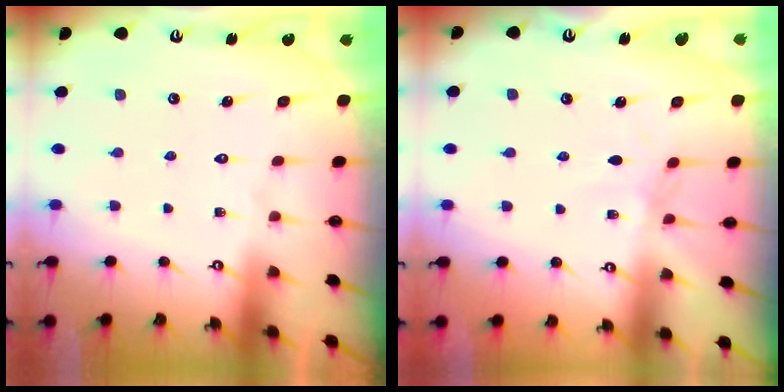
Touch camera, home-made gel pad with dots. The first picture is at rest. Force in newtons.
{"total": 0.9, "press": 0.8, "slide": 0.3}